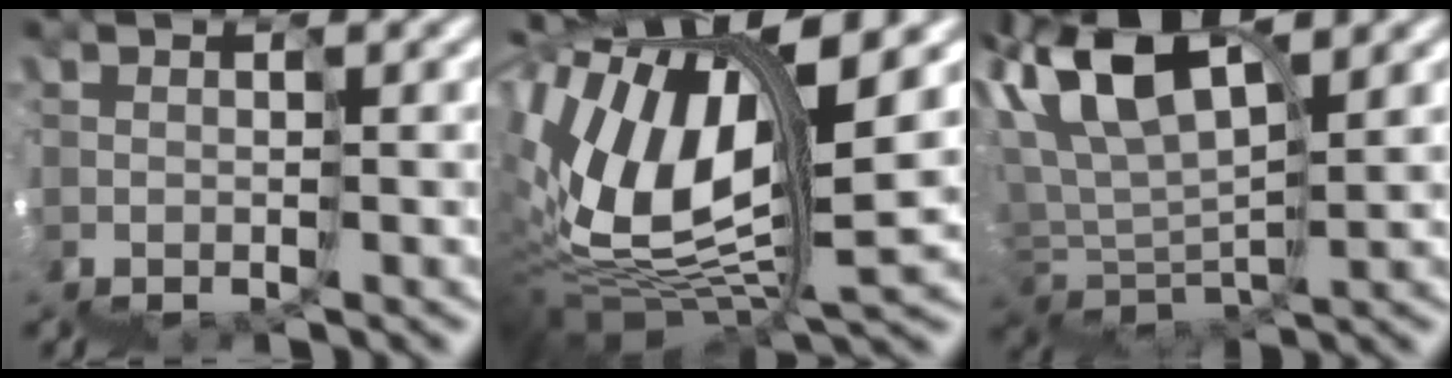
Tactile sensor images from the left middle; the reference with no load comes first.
{"total": 7.8, "force": [5.0, 2.6, 5.3], "torque": [-0.132, 0.037, 0.073]}
{"total": 4.0, "force": [3.9, -0.6, 0.3], "torque": [-0.019, 0.046, 0.050]}